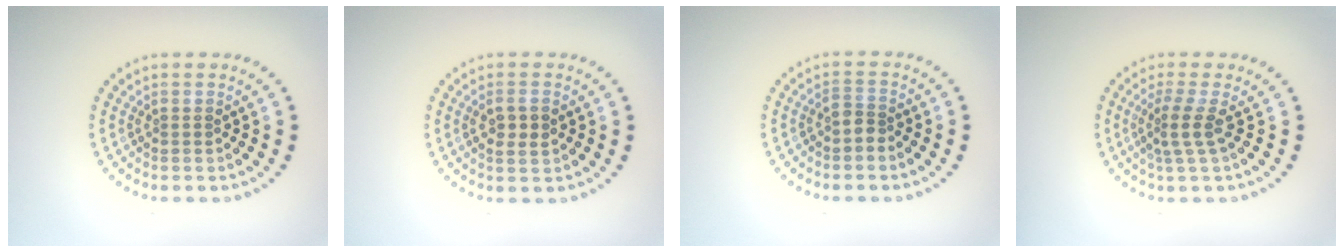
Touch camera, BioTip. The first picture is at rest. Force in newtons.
{"total": 2.1, "press": 2.0, "slide": 0.4}
{"total": 1.6, "press": 1.3, "slide": 1.0}
{"total": 2.3, "press": 1.6, "slide": 1.7}